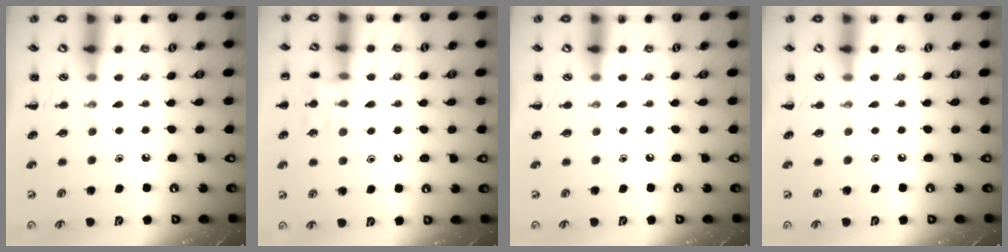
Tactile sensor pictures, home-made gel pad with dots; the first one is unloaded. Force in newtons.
{"total": 10.9, "press": 10.8, "slide": 1.1}
{"total": 0.0}
{"total": 0.0}